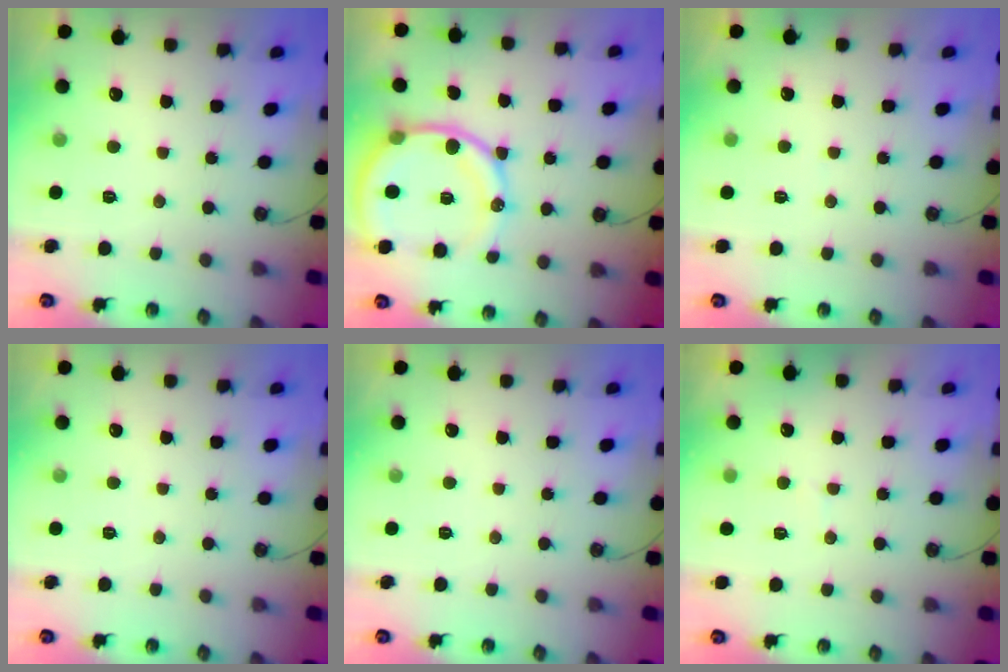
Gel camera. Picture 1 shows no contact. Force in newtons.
{"total": 14.8, "press": 14.6, "slide": 2.0}
{"total": 1.2, "press": 1.2, "slide": 0.1}
{"total": 0.0}
{"total": 0.0}
{"total": 3.2, "press": 2.8, "slide": 1.5}